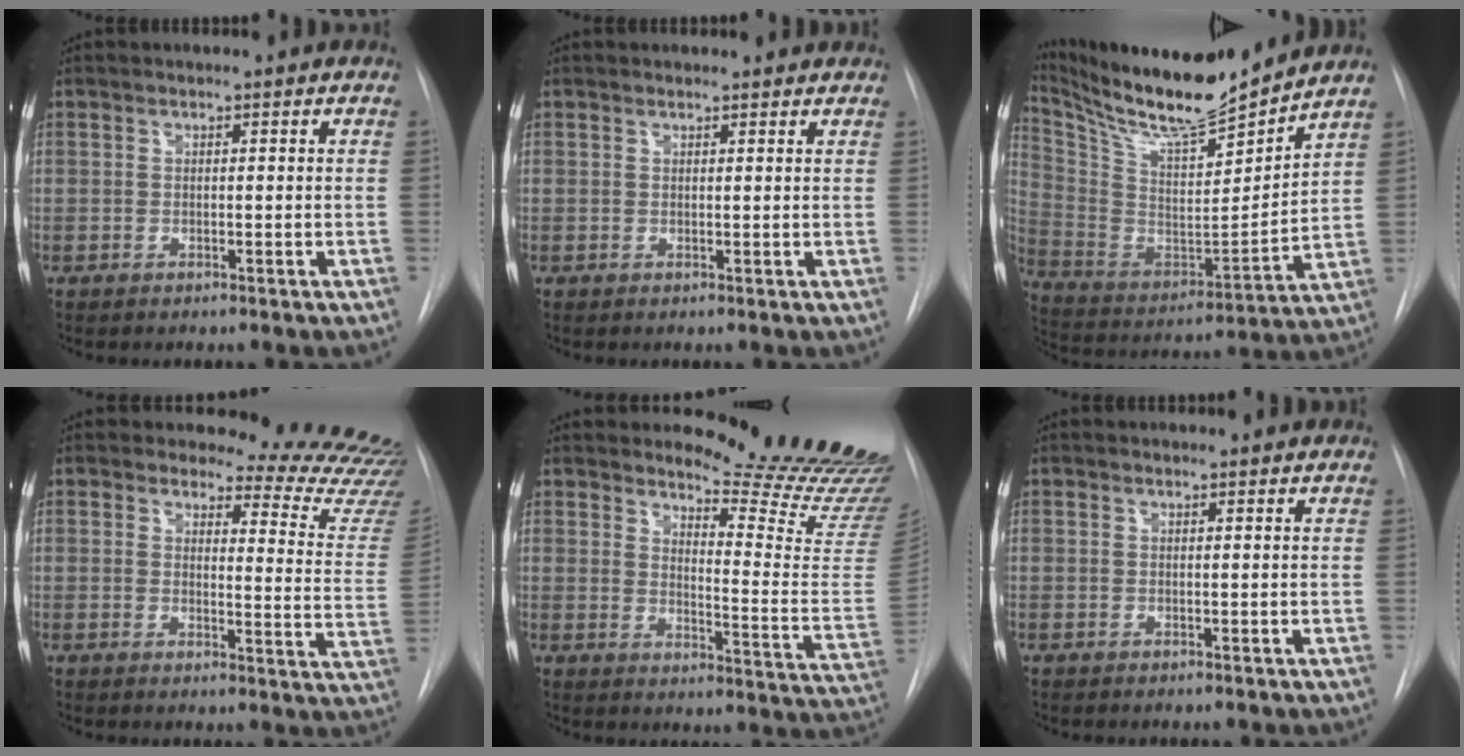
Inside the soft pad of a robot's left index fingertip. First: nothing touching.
{"total": 2.6, "force": [2.5, 0.7, 0.3], "torque": [-0.006, 0.004, 0.019]}
{"total": 19.2, "force": [17.3, 1.7, 8.1], "torque": [-0.172, -0.025, 0.301]}
{"total": 14.7, "force": [14.6, 0.8, 1.5], "torque": [0.010, -0.159, 0.130]}
{"total": 17.2, "force": [16.2, 0.0, 5.7], "torque": [-0.076, -0.158, 0.185]}
{"total": 1.8, "force": [1.7, 0.4, 0.1], "torque": [-0.010, 0.004, 0.013]}